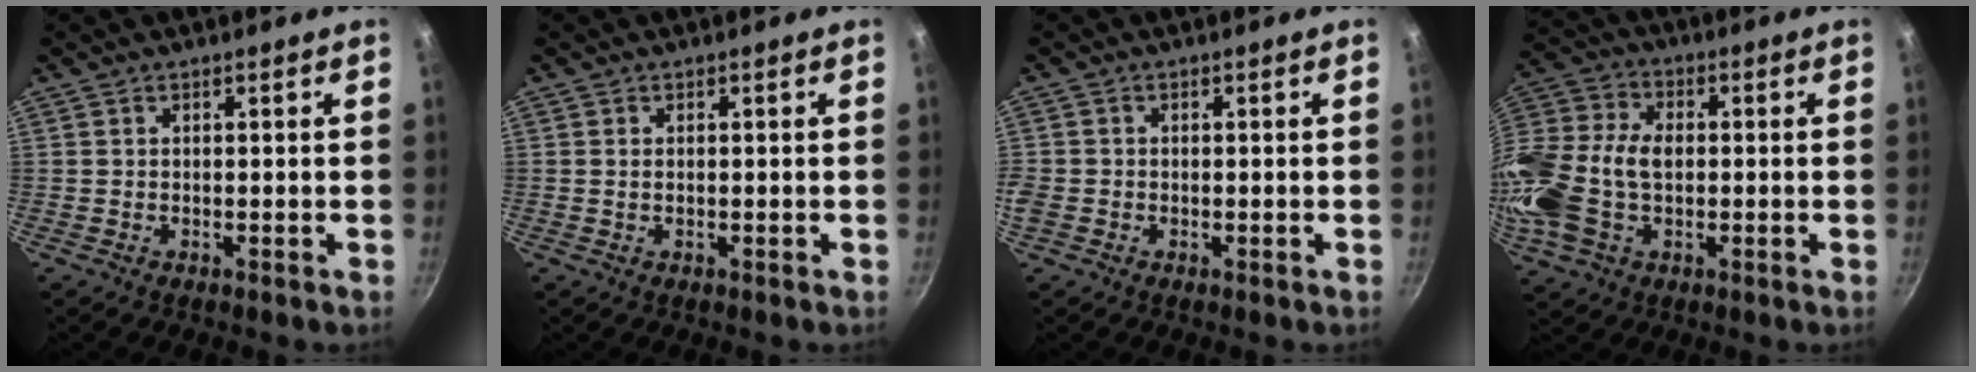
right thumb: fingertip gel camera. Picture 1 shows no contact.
{"total": 0.8, "force": [0.1, 0.5, 0.6], "torque": [-0.010, 0.001, 0.001]}
{"total": 2.7, "force": [-0.9, 2.2, 1.3], "torque": [-0.027, 0.000, -0.020]}
{"total": 19.1, "force": [-1.5, 13.1, 13.9], "torque": [-0.297, 0.035, -0.034]}